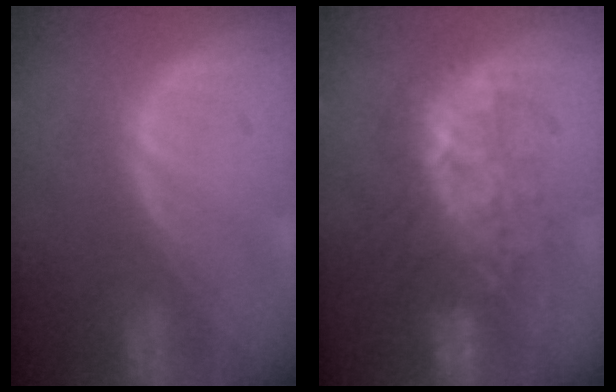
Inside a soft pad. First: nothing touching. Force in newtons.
{"total": 8.5, "press": 8.0, "slide": 2.9}